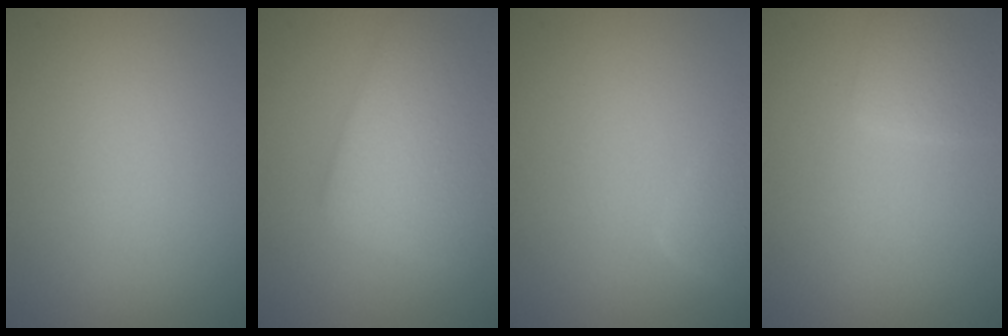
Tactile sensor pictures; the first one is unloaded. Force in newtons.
{"total": 5.3, "press": 5.2, "slide": 0.3}
{"total": 2.8, "press": 2.8, "slide": 0.2}
{"total": 1.8, "press": 1.8, "slide": 0.0}